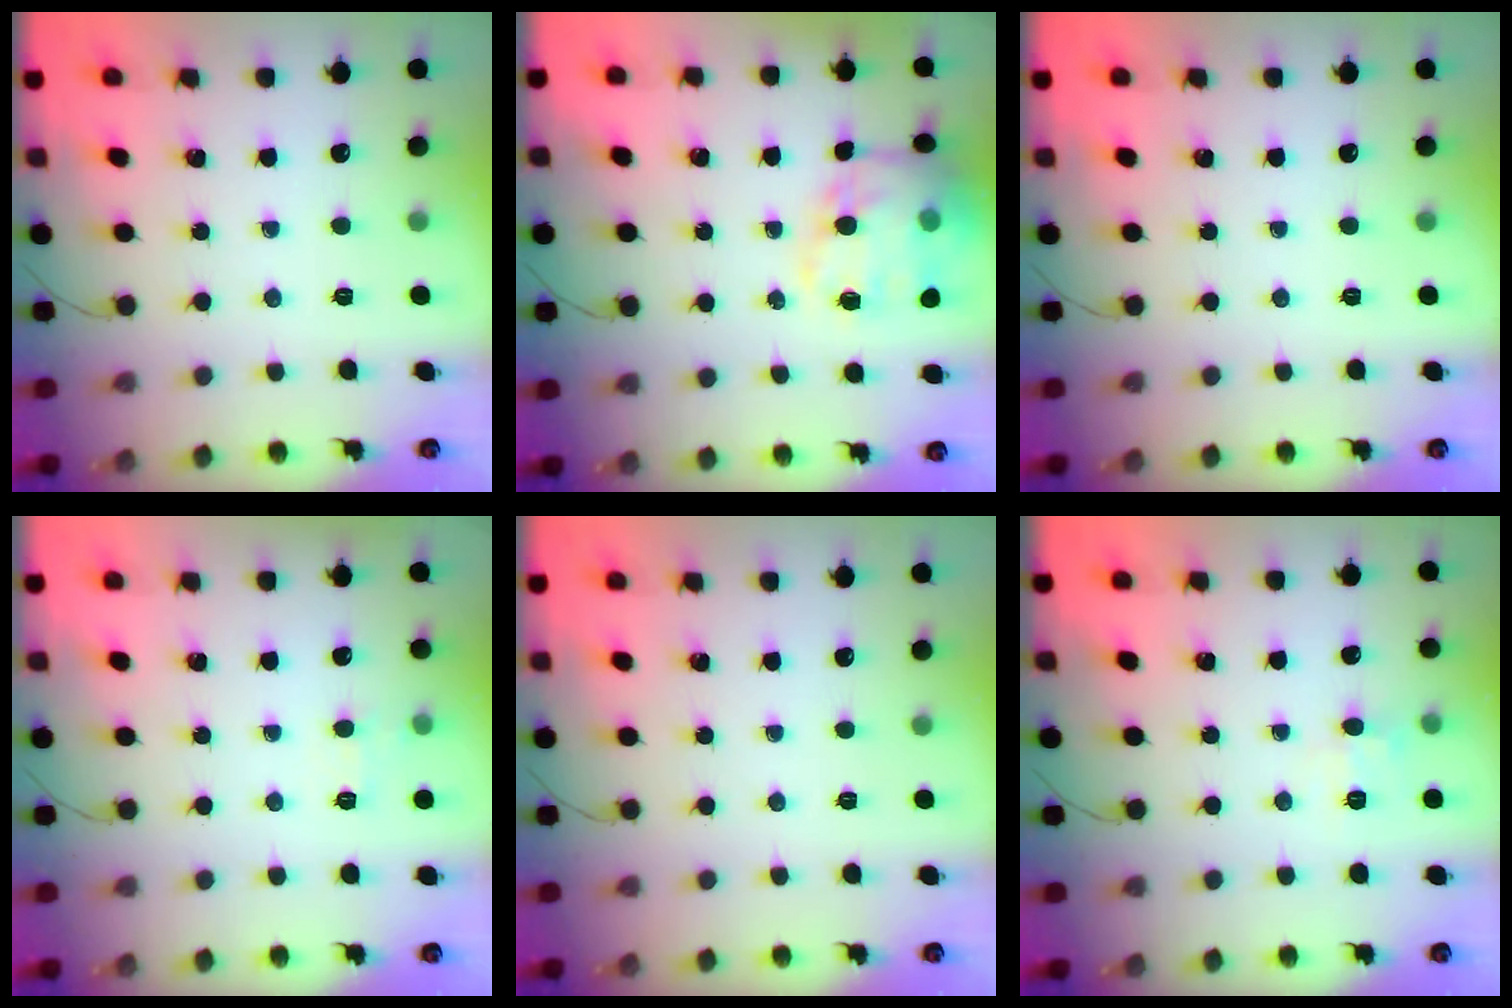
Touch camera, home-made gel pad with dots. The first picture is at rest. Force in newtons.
{"total": 17.2, "press": 17.0, "slide": 3.0}
{"total": 0.0}
{"total": 5.6, "press": 5.3, "slide": 1.8}
{"total": 0.0}
{"total": 7.1, "press": 6.9, "slide": 1.7}